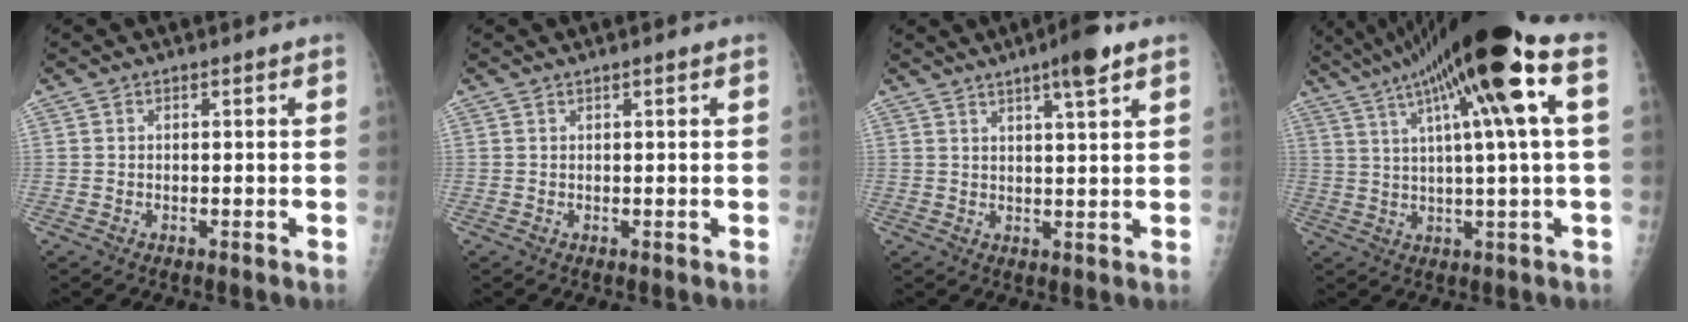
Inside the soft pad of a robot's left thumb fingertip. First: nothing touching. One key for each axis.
{"total": 0.5, "fx": 0.3, "fy": 0.0, "fz": 0.4, "tx": -0.006, "ty": 0.000, "tz": 0.005}
{"total": 6.7, "fx": 4.1, "fy": 0.9, "fz": 5.2, "tx": -0.079, "ty": -0.015, "tz": 0.062}
{"total": 19.7, "fx": 7.6, "fy": 1.6, "fz": 18.1, "tx": -0.311, "ty": 0.027, "tz": 0.120}